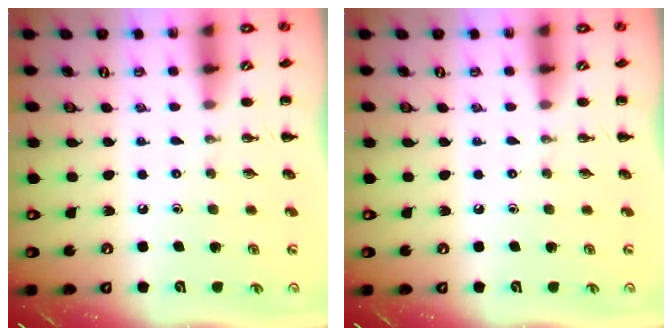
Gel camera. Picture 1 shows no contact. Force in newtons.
{"total": 0.0}